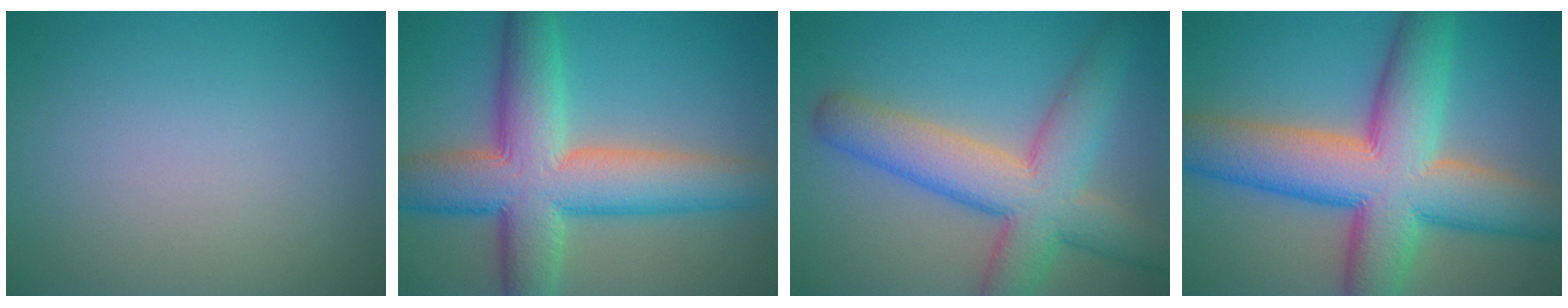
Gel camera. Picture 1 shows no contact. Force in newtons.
{"total": 11.1, "press": 11.1, "slide": 0.4}
{"total": 8.7, "press": 8.7, "slide": 0.3}
{"total": 13.4, "press": 13.4, "slide": 0.3}